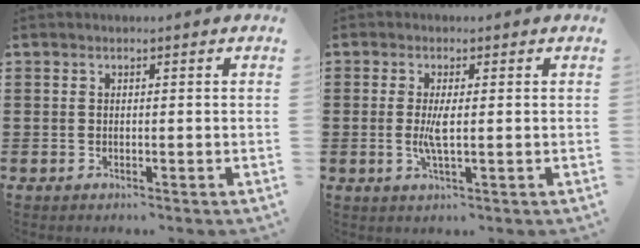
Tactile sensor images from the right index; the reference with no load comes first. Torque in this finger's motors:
{"motor_torque": [2.14, 0.00, 0.04, -0.04]}